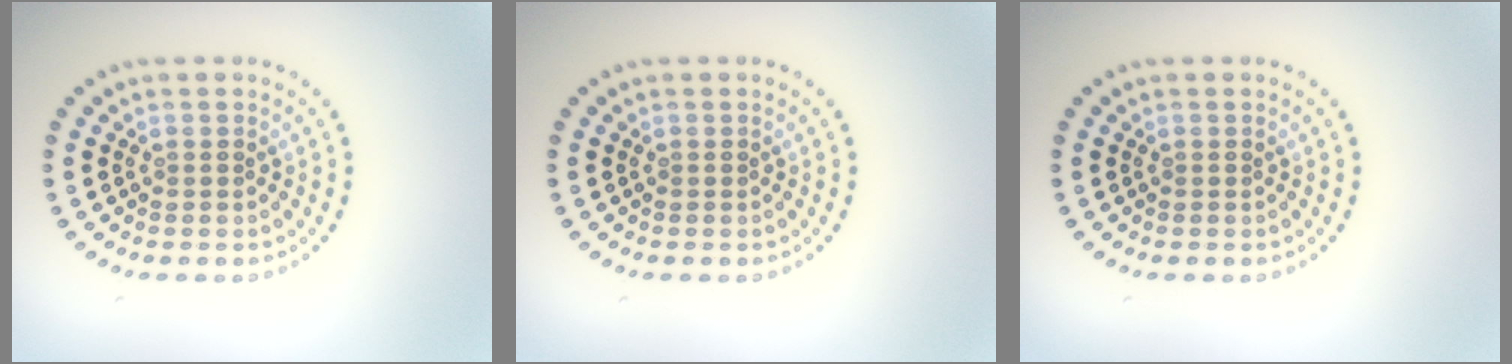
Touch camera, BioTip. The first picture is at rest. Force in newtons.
{"total": 0.0}
{"total": 0.0}